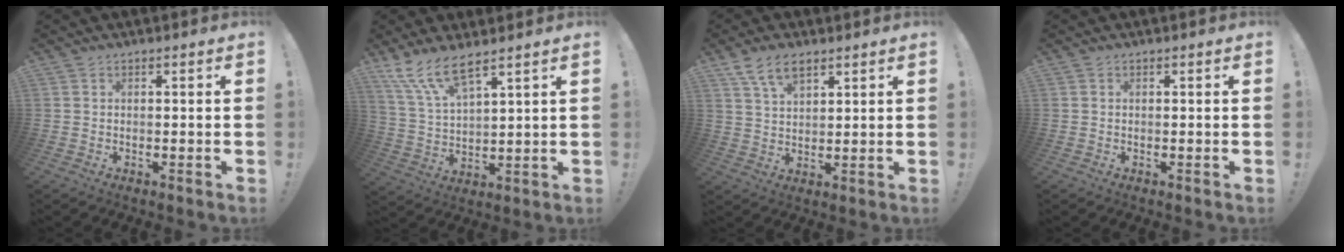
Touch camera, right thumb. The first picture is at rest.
{"total": 10.4, "force": [7.9, 2.5, 6.3], "torque": [-0.135, -0.034, 0.148]}
{"total": 8.0, "force": [5.0, 3.9, 4.8], "torque": [-0.084, -0.014, 0.095]}
{"total": 0.0}